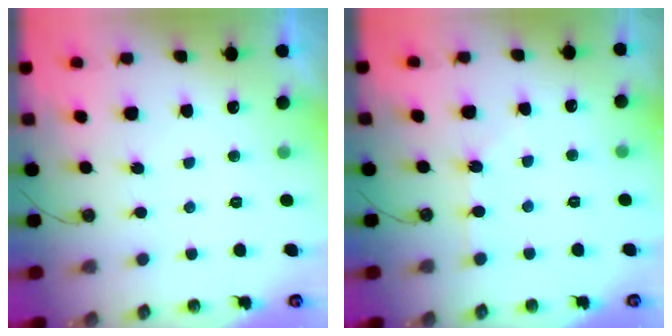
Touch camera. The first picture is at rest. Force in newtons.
{"total": 2.0, "press": 2.0, "slide": 0.2}